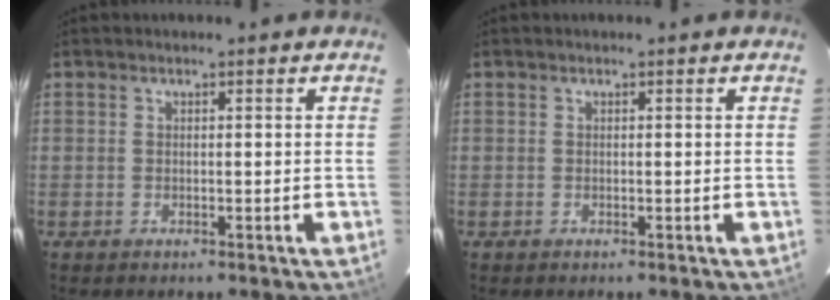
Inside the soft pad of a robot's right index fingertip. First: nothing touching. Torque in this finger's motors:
{"motor_torque": [0.00, 0.00, 0.00, 0.00]}